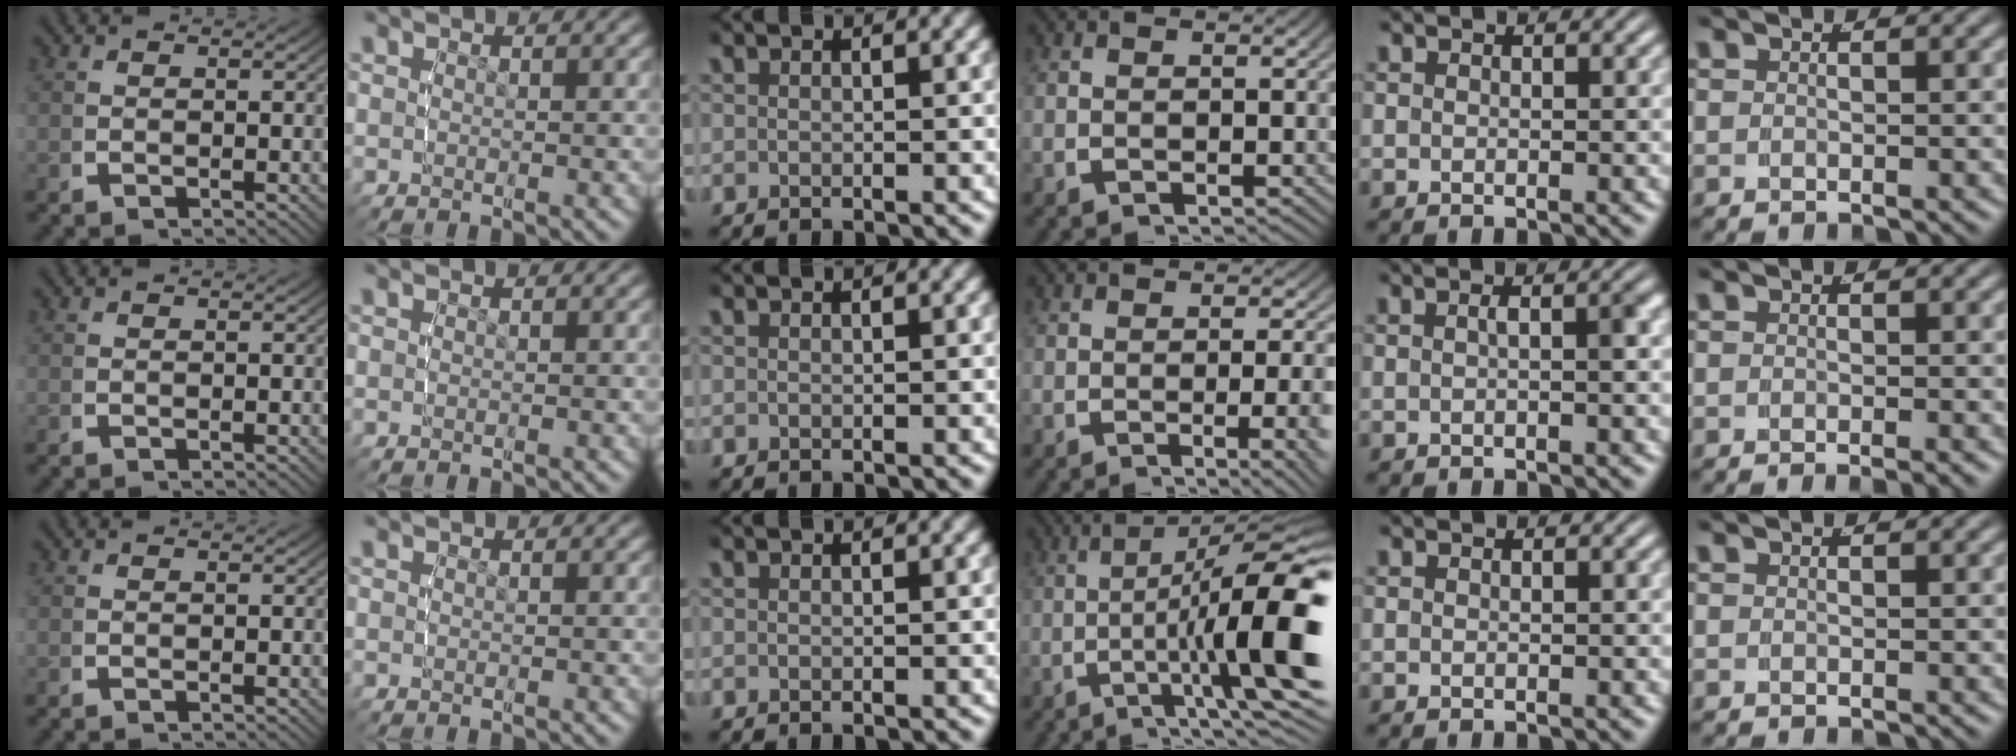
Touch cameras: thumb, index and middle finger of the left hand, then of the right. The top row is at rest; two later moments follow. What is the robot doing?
{"motion": "lift_and_place", "object": "condiment"}